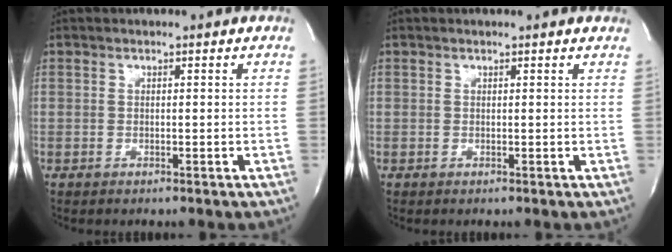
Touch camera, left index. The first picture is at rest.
{"total": 1.5, "force": [1.3, 0.6, 0.5], "torque": [-0.007, 0.004, 0.005]}